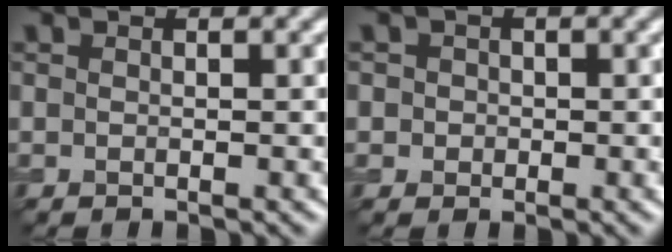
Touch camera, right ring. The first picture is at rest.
{"total": 1.7, "force": [0.4, 1.6, 0.5], "torque": [0.008, 0.007, -0.002]}